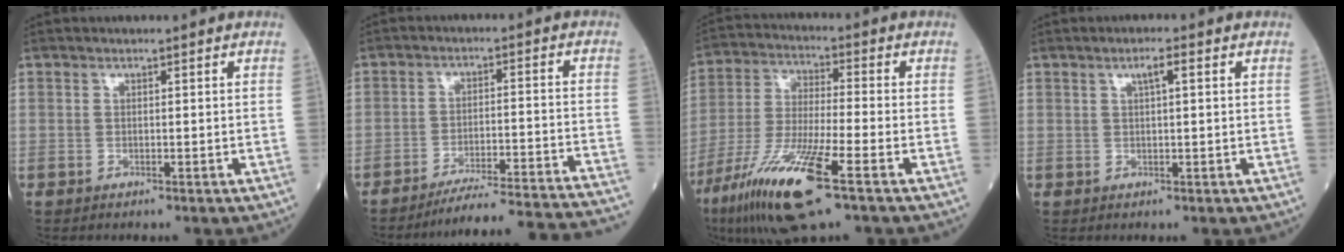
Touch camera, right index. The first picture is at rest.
{"total": 22.4, "force": [-21.2, -1.8, 7.0], "torque": [-0.046, -0.025, -0.280]}
{"total": 15.0, "force": [-7.9, 1.1, 12.7], "torque": [-0.265, -0.036, -0.145]}
{"total": 2.2, "force": [0.9, 0.2, 2.0], "torque": [-0.035, 0.004, 0.015]}